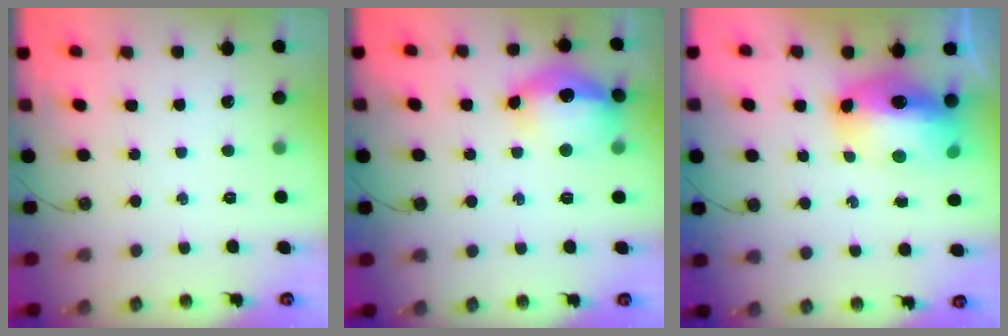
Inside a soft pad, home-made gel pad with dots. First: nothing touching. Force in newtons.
{"total": 16.7, "press": 16.3, "slide": 3.5}
{"total": 16.2, "press": 16.1, "slide": 1.6}